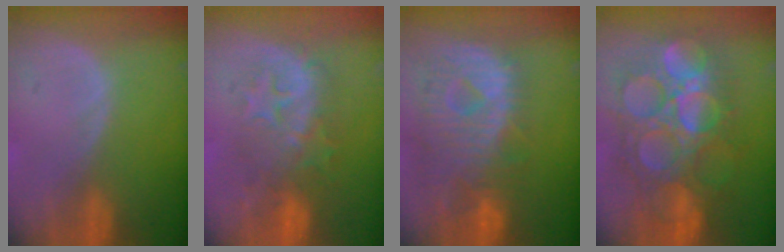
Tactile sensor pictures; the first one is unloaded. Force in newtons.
{"total": 8.4, "press": 8.3, "slide": 1.4}
{"total": 12.0, "press": 10.3, "slide": 6.0}
{"total": 13.5, "press": 13.4, "slide": 1.6}